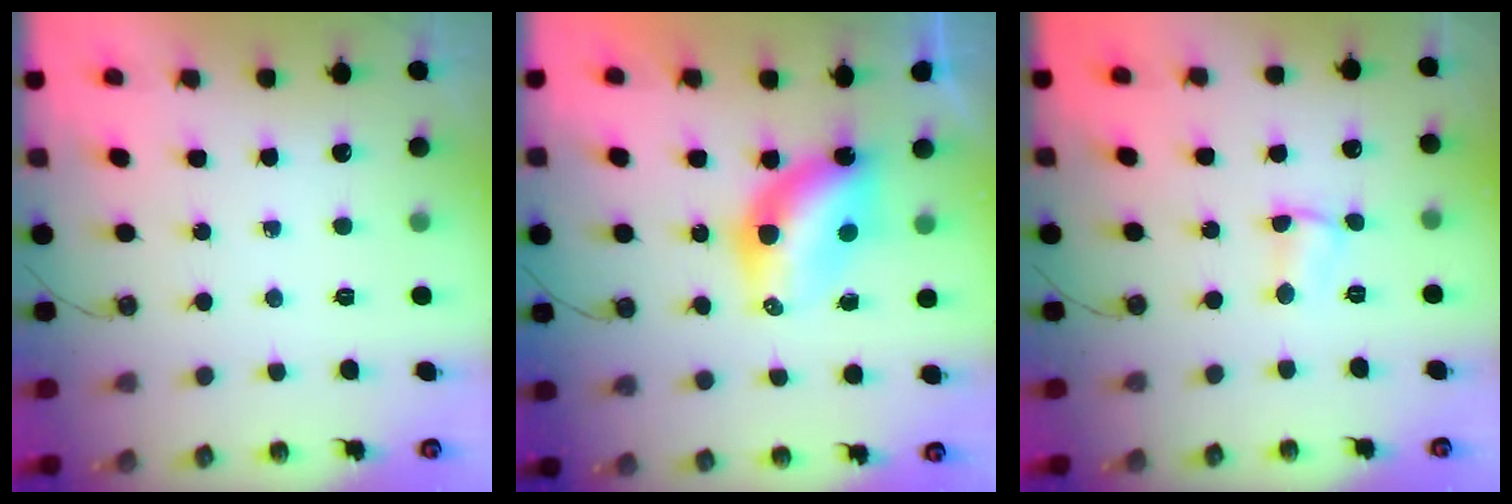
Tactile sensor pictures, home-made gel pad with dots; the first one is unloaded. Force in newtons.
{"total": 9.1, "press": 9.1, "slide": 0.7}
{"total": 3.6, "press": 2.0, "slide": 3.0}